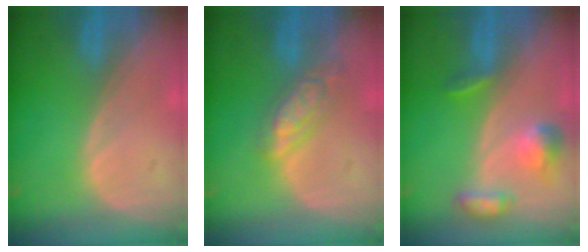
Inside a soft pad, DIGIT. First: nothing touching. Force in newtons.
{"total": 5.7, "press": 5.1, "slide": 2.6}
{"total": 5.7, "press": 5.4, "slide": 2.0}